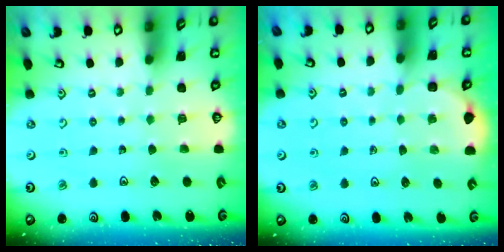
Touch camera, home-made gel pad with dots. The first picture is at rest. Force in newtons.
{"total": 3.0, "press": 2.9, "slide": 0.9}